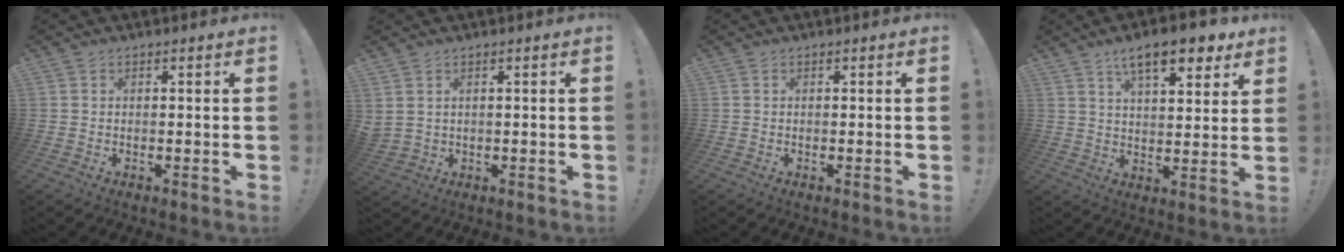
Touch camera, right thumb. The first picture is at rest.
{"total": 2.3, "force": [1.4, 0.8, 1.7], "torque": [-0.035, -0.005, 0.027]}
{"total": 0.0}
{"total": 12.8, "force": [7.8, 4.2, 9.3], "torque": [-0.133, -0.040, 0.128]}